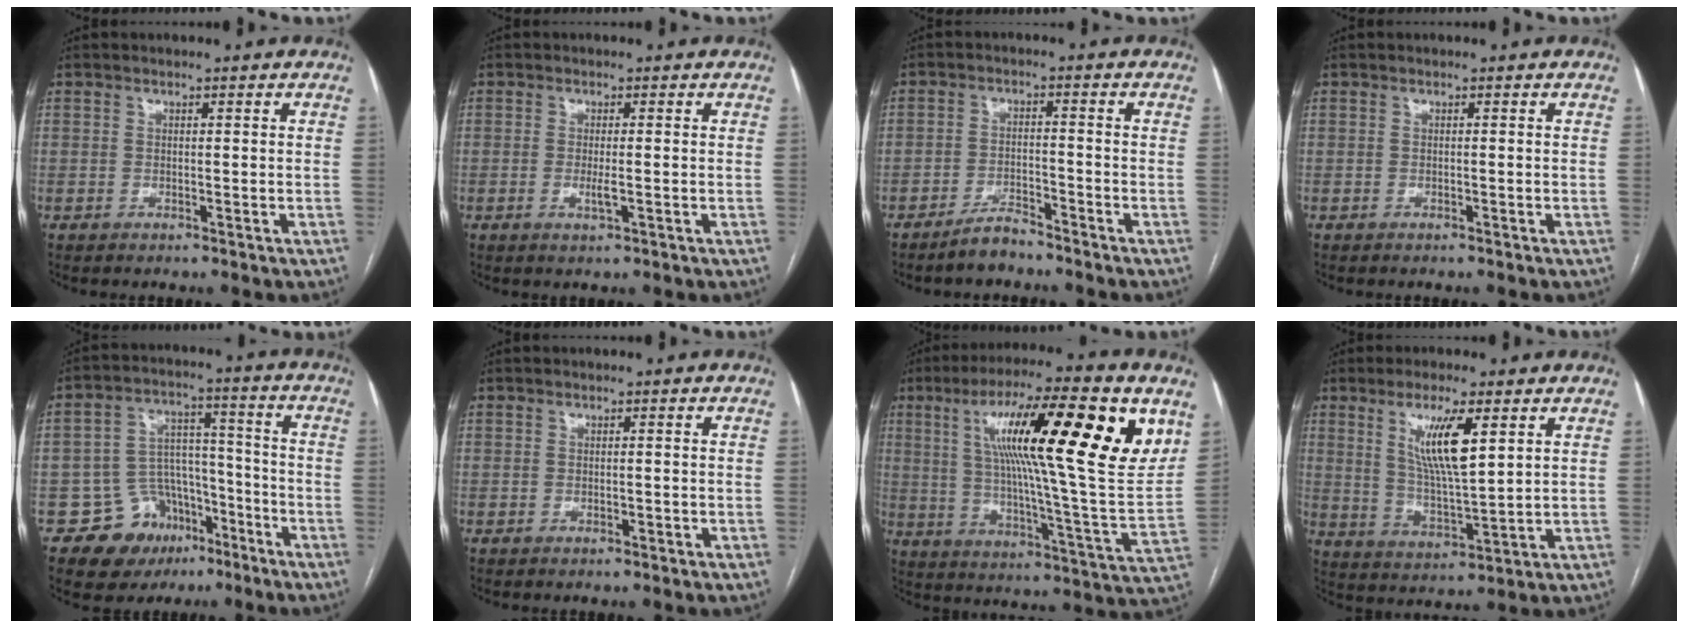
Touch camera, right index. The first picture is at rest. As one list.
[{"total": 2.1, "force": [-0.4, 0.3, 2.0], "torque": [-0.041, -0.005, -0.006]}, {"total": 3.7, "force": [-3.4, 0.8, 1.3], "torque": [-0.024, -0.003, -0.063]}, {"total": 0.0}, {"total": 10.8, "force": [-6.2, 8.3, 3.1], "torque": [-0.039, 0.051, -0.087]}, {"total": 0.7, "force": [-0.2, 0.3, 0.6], "torque": [-0.010, -0.001, 0.000]}, {"total": 26.0, "force": [10.7, 2.4, 23.5], "torque": [-0.355, 0.016, 0.158]}, {"total": 9.7, "force": [4.0, 1.4, 8.7], "torque": [-0.162, -0.007, 0.079]}]